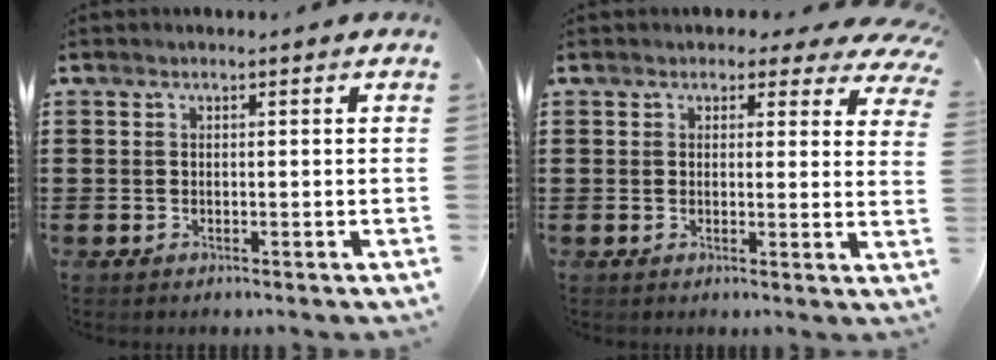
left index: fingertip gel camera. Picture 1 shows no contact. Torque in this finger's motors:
{"motor_torque": [1.70, -0.43, 0.49, 0.04]}